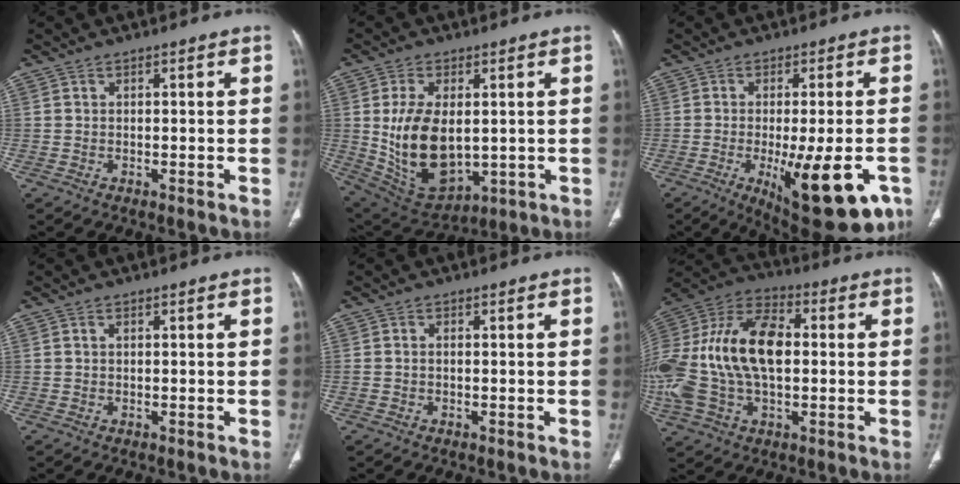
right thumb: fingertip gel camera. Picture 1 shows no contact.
{"total": 16.1, "force": [0.4, 9.3, 13.1], "torque": [-0.223, -0.013, 0.035]}
{"total": 18.4, "force": [-7.2, 6.1, 15.8], "torque": [-0.173, -0.007, -0.087]}
{"total": 0.5, "force": [0.1, 0.3, 0.4], "torque": [-0.010, 0.002, 0.003]}
{"total": 0.8, "force": [-0.2, 0.6, 0.6], "torque": [-0.015, 0.004, -0.001]}
{"total": 25.3, "force": [0.6, 15.2, 20.3], "torque": [-0.453, 0.024, 0.012]}